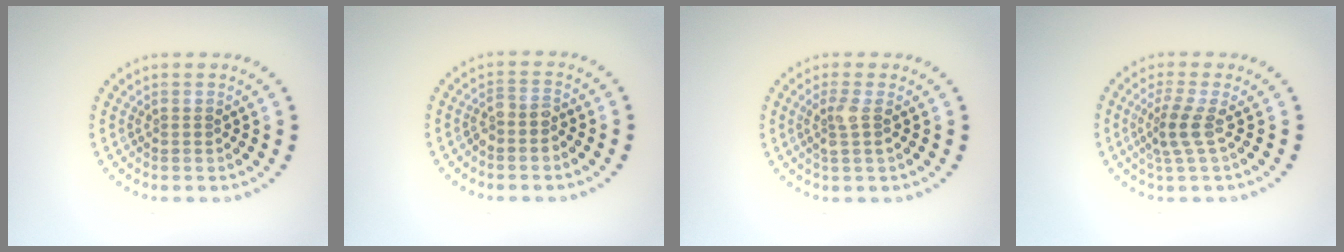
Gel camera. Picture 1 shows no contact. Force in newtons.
{"total": 1.7, "press": 1.5, "slide": 0.8}
{"total": 1.8, "press": 1.5, "slide": 0.9}
{"total": 2.3, "press": 1.8, "slide": 1.5}